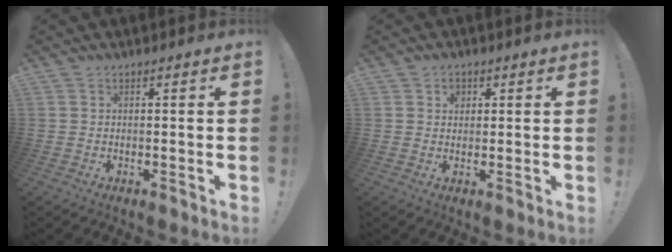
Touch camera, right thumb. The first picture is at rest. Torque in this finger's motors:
{"motor_torque": [0.26, 0.64, 0.14, -0.01, 0.09]}